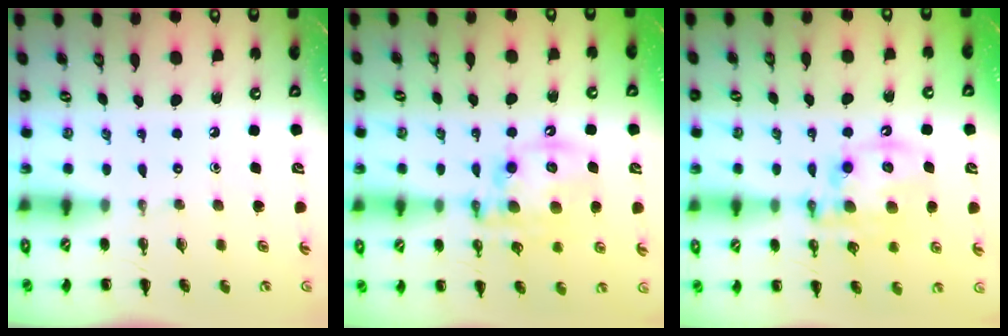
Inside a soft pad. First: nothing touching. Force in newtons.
{"total": 13.5, "press": 13.2, "slide": 2.8}
{"total": 13.9, "press": 13.6, "slide": 2.9}